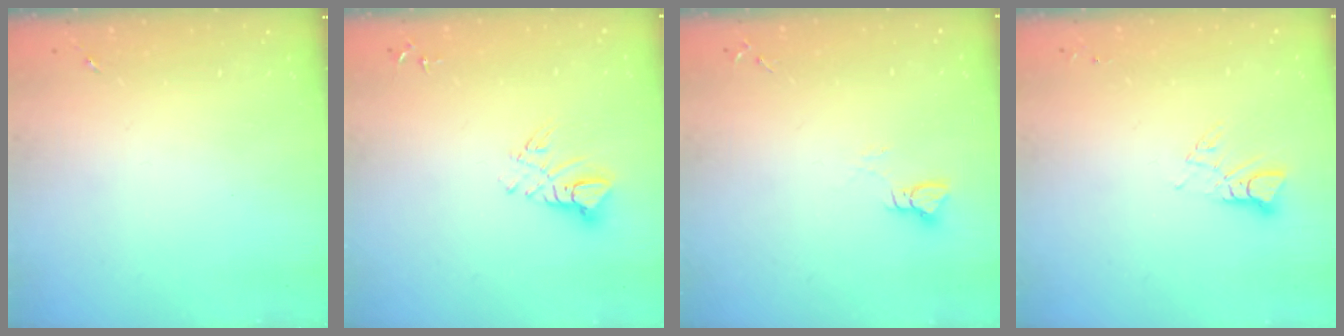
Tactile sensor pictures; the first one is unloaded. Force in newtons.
{"total": 7.5, "press": 7.5, "slide": 0.7}
{"total": 3.5, "press": 3.5, "slide": 0.3}
{"total": 3.8, "press": 3.8, "slide": 0.2}